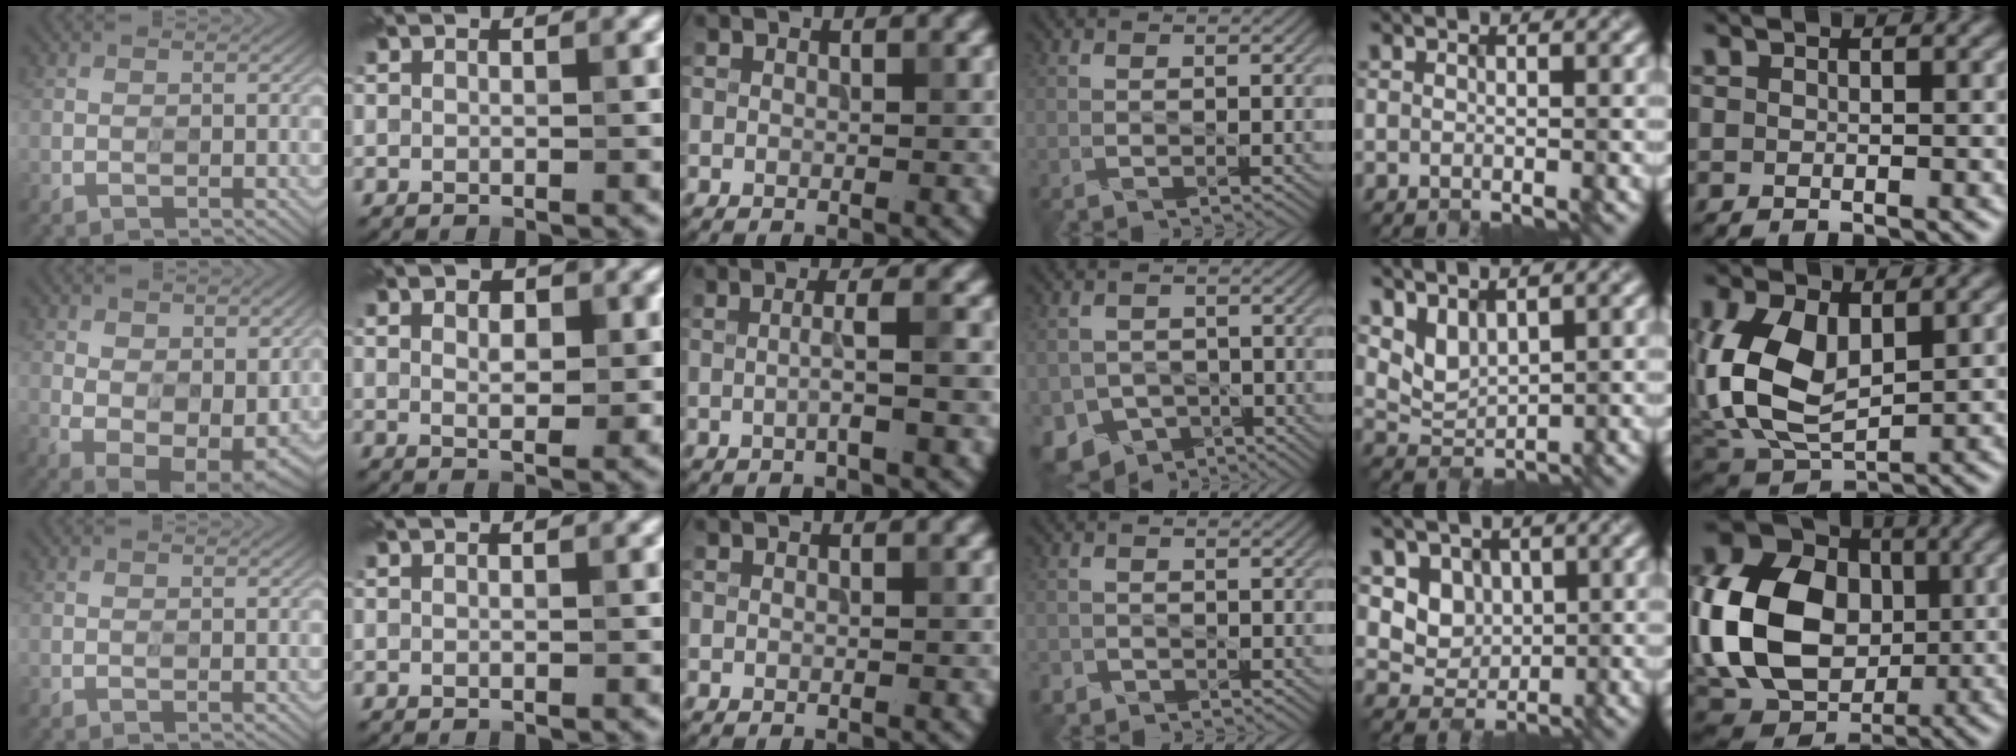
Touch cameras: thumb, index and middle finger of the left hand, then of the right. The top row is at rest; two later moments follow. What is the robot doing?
{"motion": "wipe", "object": "whiteboard"}